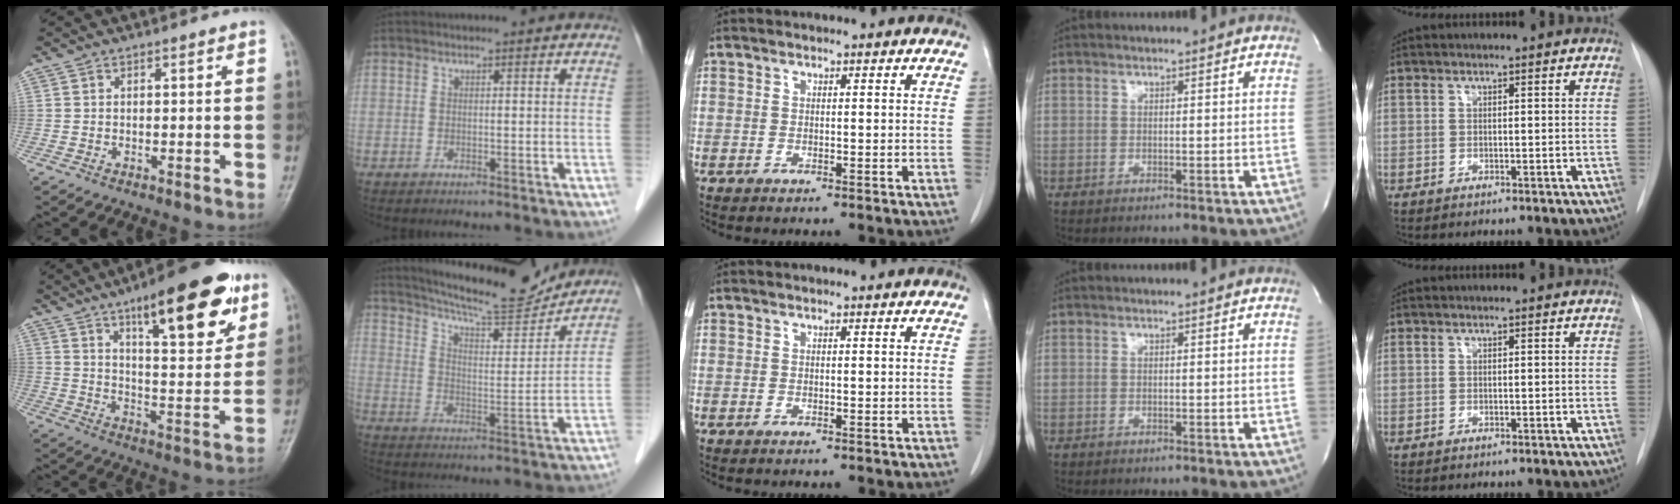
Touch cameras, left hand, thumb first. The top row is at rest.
{"thumb": {"total": 20.7, "force": [11.4, 6.5, 16.0], "torque": [-0.194, -0.044, 0.169]}, "index": {"total": 15.6, "force": [14.7, 1.5, 4.9], "torque": [-0.086, -0.008, 0.221]}}